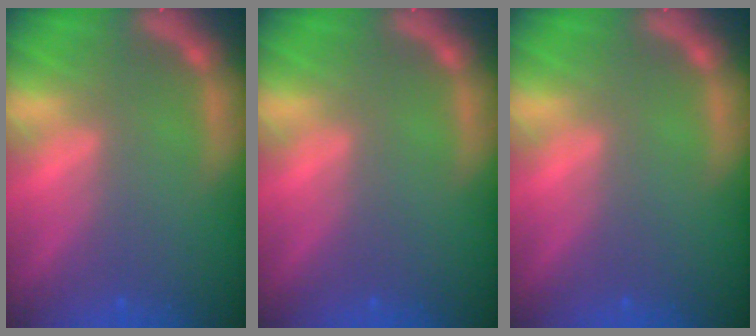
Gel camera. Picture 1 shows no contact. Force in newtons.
{"total": 0.0}
{"total": 0.0}